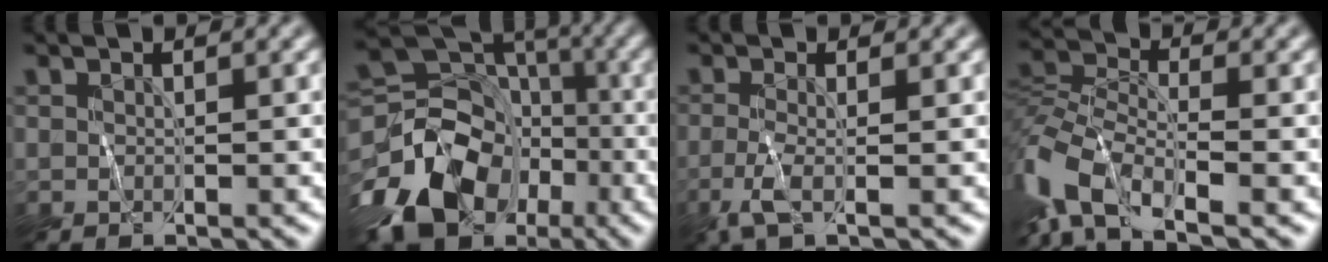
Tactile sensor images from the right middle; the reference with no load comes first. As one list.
[{"total": 12.8, "force": [-6.3, 9.1, 6.4], "torque": [-0.135, 0.000, -0.115]}, {"total": 2.3, "force": [-1.4, 0.2, 1.8], "torque": [-0.044, -0.001, -0.033]}, {"total": 9.5, "force": [-5.6, 4.1, 6.5], "torque": [-0.143, -0.001, -0.123]}]